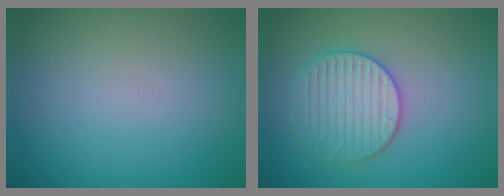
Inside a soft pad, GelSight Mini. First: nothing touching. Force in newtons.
{"total": 3.6, "press": 3.5, "slide": 0.8}